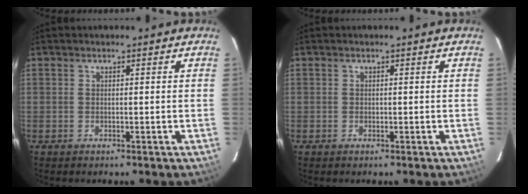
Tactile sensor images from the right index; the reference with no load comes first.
{"total": 0.0}